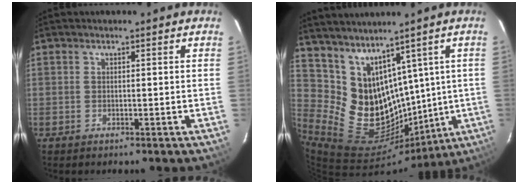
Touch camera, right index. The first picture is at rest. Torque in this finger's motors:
{"motor_torque": [0.60, 0.14, 0.82, 0.17]}